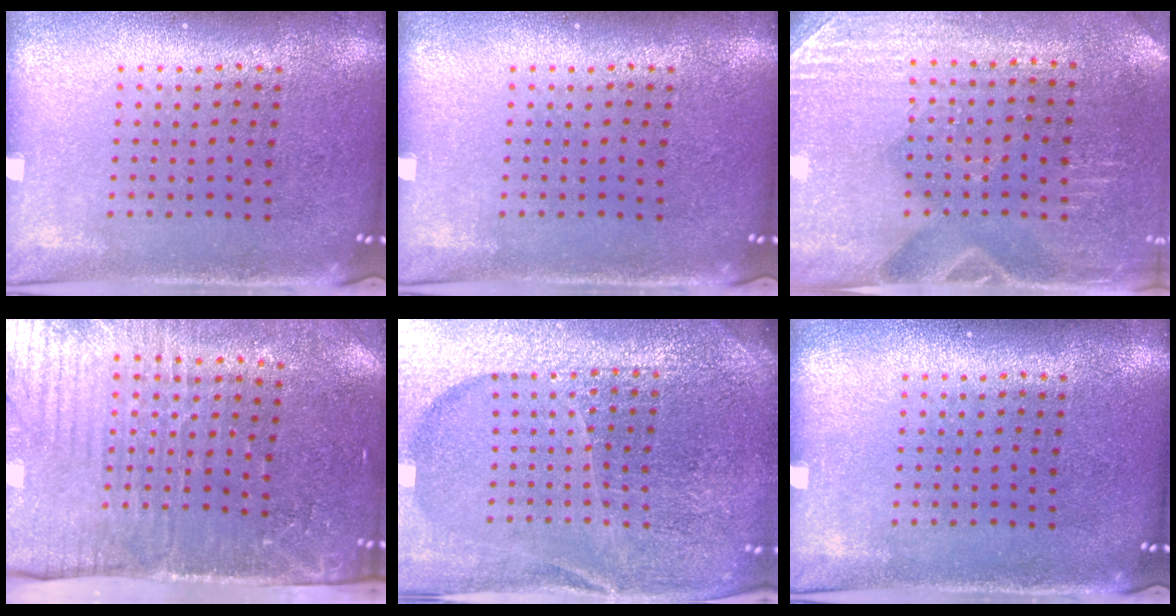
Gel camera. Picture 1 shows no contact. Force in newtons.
{"total": 0.0}
{"total": 2.9, "press": 2.8, "slide": 0.8}
{"total": 4.4, "press": 3.7, "slide": 2.5}
{"total": 5.5, "press": 5.0, "slide": 2.5}
{"total": 0.0}